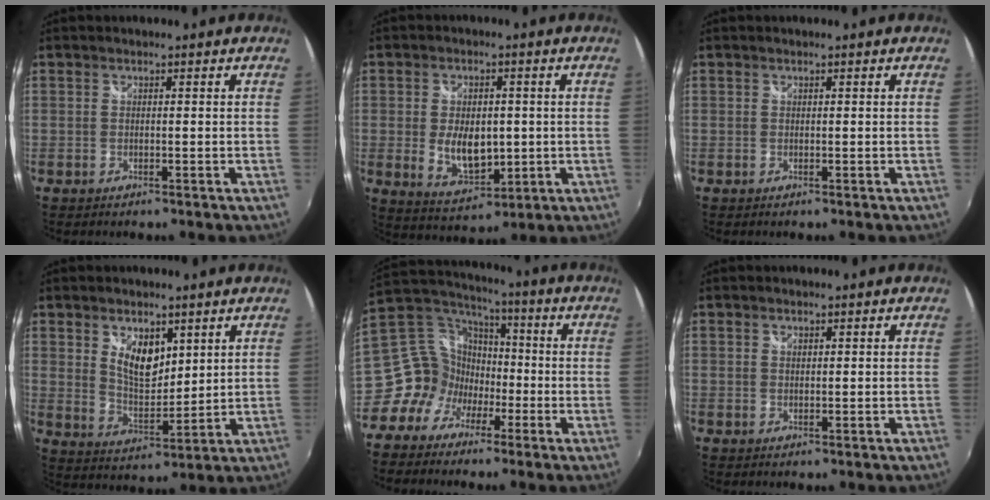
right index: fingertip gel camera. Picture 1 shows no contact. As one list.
[{"total": 9.1, "force": [-0.6, 5.5, 7.2], "torque": [-0.136, -0.010, 0.003]}, {"total": 0.0}, {"total": 8.0, "force": [3.7, 4.3, 5.5], "torque": [-0.091, -0.003, 0.073]}, {"total": 11.0, "force": [-4.5, 9.4, 3.6], "torque": [-0.075, 0.039, -0.087]}, {"total": 0.8, "force": [0.5, 0.6, 0.4], "torque": [-0.003, 0.002, 0.007]}]